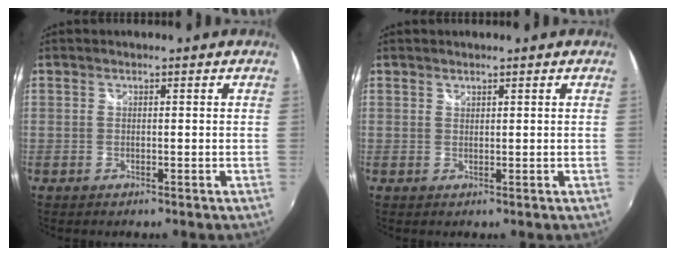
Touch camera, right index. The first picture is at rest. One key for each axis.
{"total": 0.6, "fx": 0.6, "fy": 0.2, "fz": 0.0, "tx": 0.001, "ty": 0.001, "tz": 0.011}